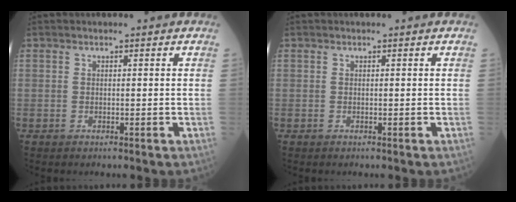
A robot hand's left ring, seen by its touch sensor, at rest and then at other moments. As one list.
[{"total": 0.0}]